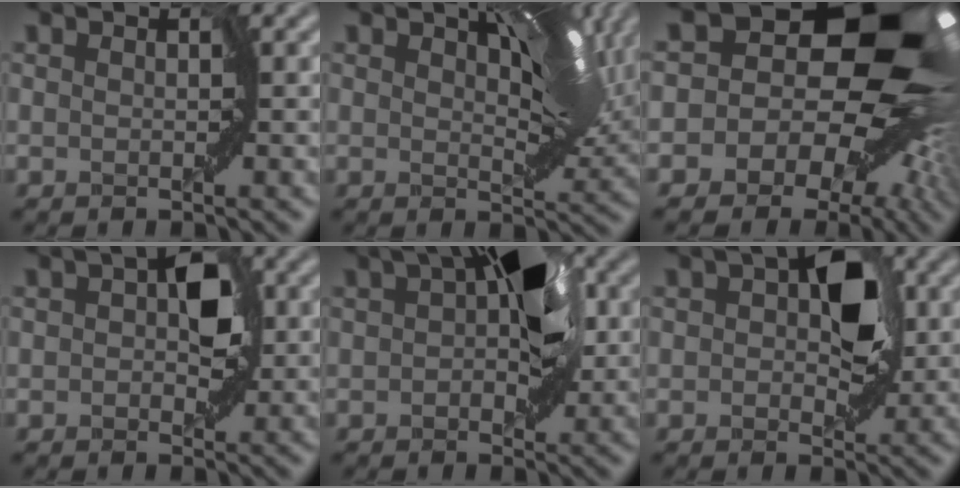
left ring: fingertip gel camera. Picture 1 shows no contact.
{"total": 6.0, "force": [3.1, 2.3, 4.6], "torque": [-0.084, 0.001, 0.050]}
{"total": 19.8, "force": [2.3, 14.7, 13.1], "torque": [-0.171, 0.061, -0.001]}
{"total": 3.1, "force": [0.6, 1.7, 2.5], "torque": [-0.035, 0.004, 0.007]}
{"total": 6.1, "force": [1.6, 2.8, 5.2], "torque": [-0.070, 0.018, 0.020]}
{"total": 4.5, "force": [0.9, 2.5, 3.7], "torque": [-0.049, 0.006, 0.013]}